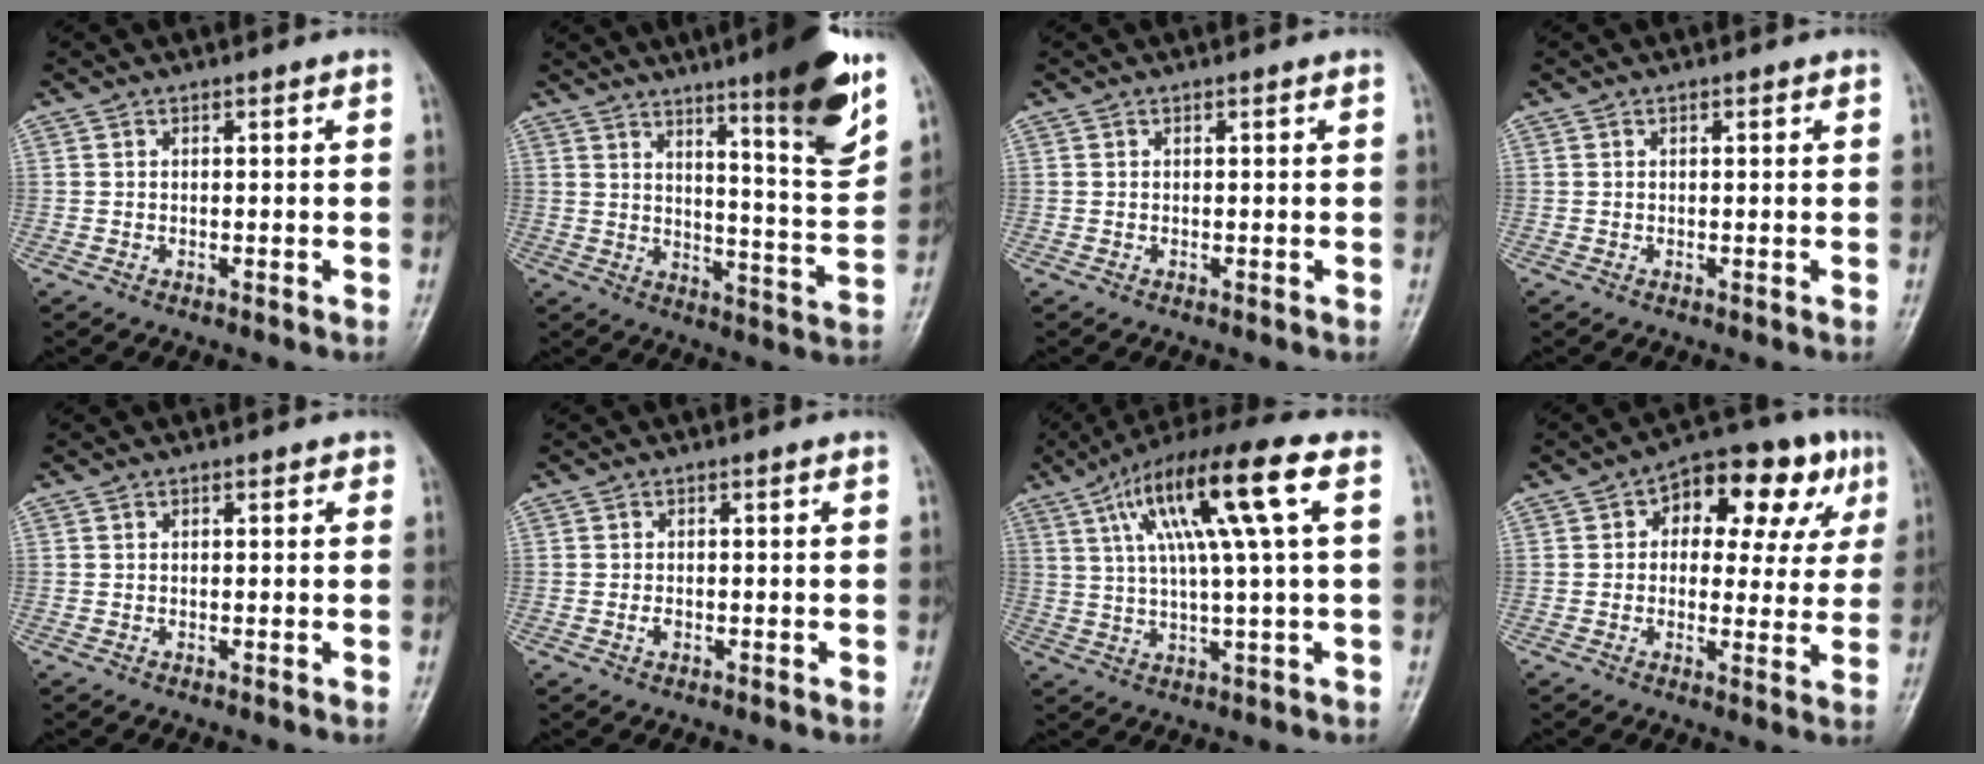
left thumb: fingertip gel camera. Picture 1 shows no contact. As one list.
[{"total": 16.2, "force": [9.8, 1.6, 12.8], "torque": [-0.161, -0.061, 0.145]}, {"total": 0.0}, {"total": 0.6, "force": [0.3, 0.3, 0.4], "torque": [-0.006, 0.000, 0.003]}, {"total": 1.1, "force": [0.5, 0.6, 0.7], "torque": [-0.005, 0.000, 0.002]}, {"total": 1.2, "force": [-0.4, 0.7, 0.8], "torque": [-0.015, 0.001, -0.007]}, {"total": 16.1, "force": [5.2, 1.9, 15.1], "torque": [-0.282, 0.018, 0.084]}, {"total": 15.4, "force": [5.7, 8.8, 11.4], "torque": [-0.096, 0.016, 0.069]}]